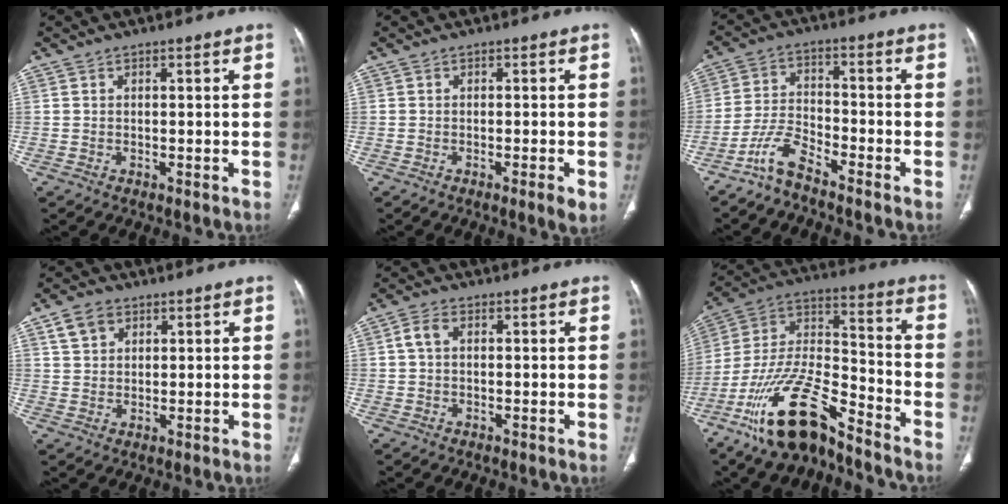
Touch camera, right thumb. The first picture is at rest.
{"total": 2.5, "force": [-1.0, 0.2, 2.3], "torque": [-0.035, -0.006, -0.017]}
{"total": 5.8, "force": [-5.0, 1.2, 2.7], "torque": [-0.055, 0.035, -0.109]}
{"total": 4.8, "force": [2.5, 3.4, 2.2], "torque": [-0.027, -0.007, 0.050]}
{"total": 2.8, "force": [0.5, 1.8, 2.1], "torque": [-0.045, 0.010, 0.009]}
{"total": 18.5, "force": [-13.1, 5.7, 11.7], "torque": [-0.217, 0.083, -0.240]}